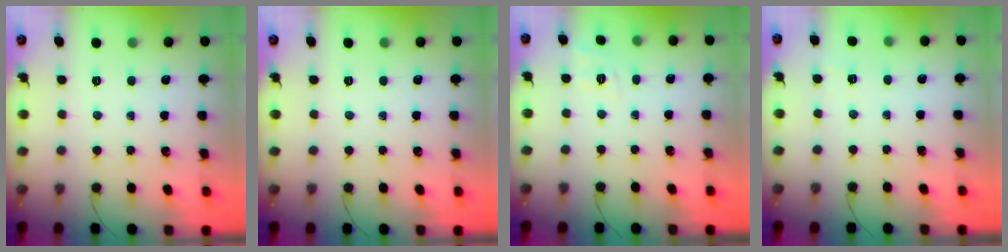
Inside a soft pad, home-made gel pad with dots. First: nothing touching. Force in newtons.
{"total": 0.0}
{"total": 2.1, "press": 0.4, "slide": 2.1}
{"total": 3.6, "press": 3.3, "slide": 1.3}